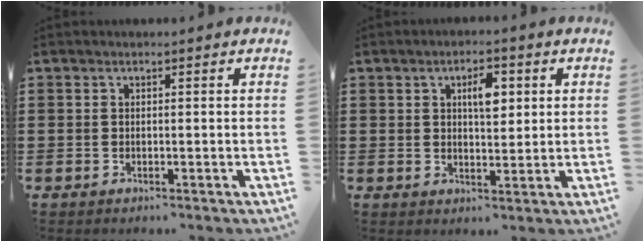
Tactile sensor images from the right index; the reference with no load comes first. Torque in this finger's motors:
{"motor_torque": [0.23, -0.22, 0.27, 0.10]}